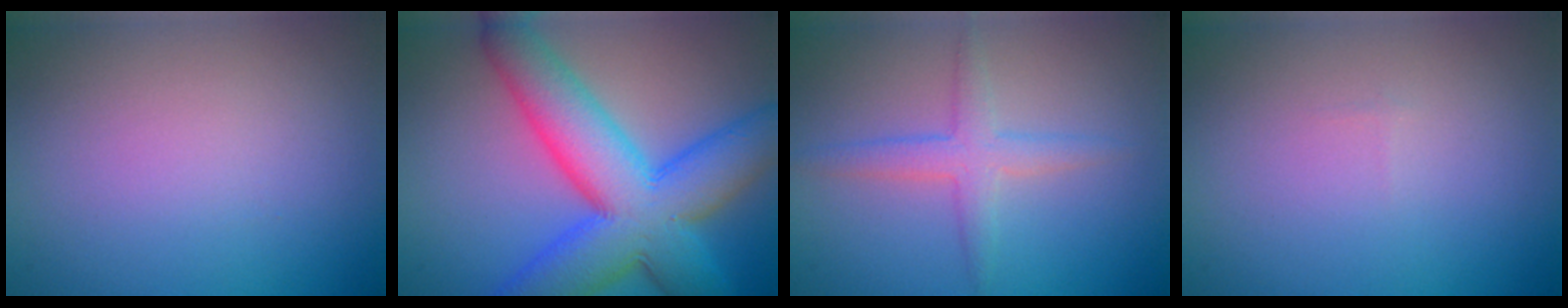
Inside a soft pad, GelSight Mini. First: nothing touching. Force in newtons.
{"total": 12.0, "press": 12.0, "slide": 0.2}
{"total": 2.8, "press": 2.8, "slide": 0.0}
{"total": 0.0}